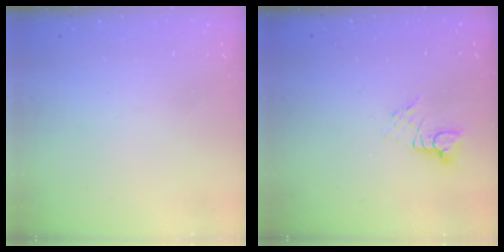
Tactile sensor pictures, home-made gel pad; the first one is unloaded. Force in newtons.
{"total": 2.7, "press": 2.7, "slide": 0.4}